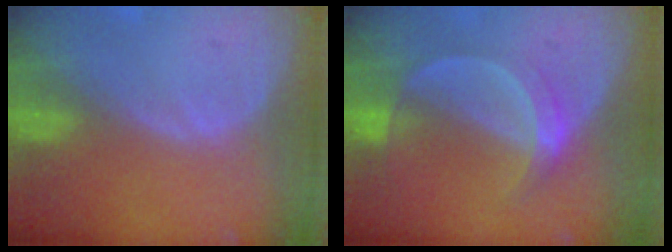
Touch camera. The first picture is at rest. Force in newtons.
{"total": 5.3, "press": 4.7, "slide": 2.3}